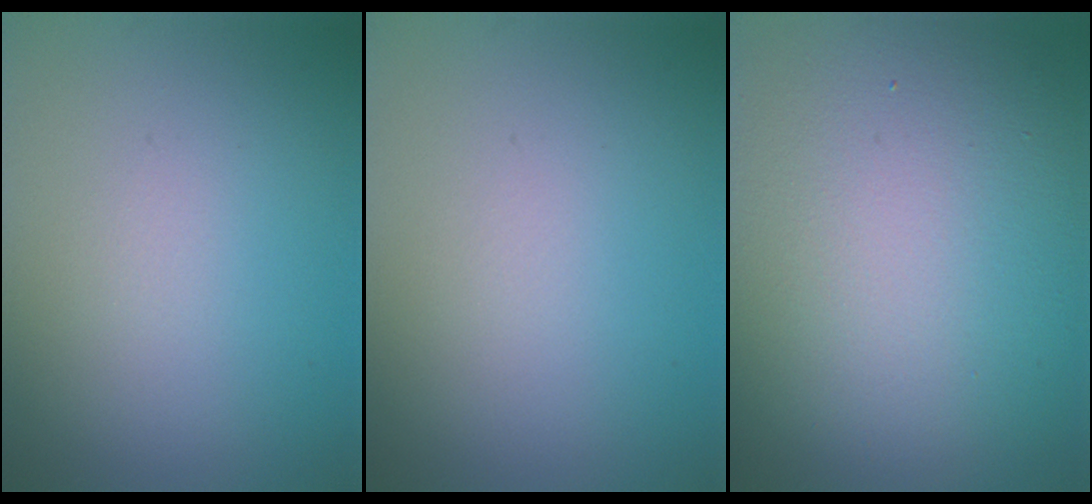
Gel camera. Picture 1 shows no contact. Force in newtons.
{"total": 0.0}
{"total": 15.7, "press": 15.7, "slide": 0.9}